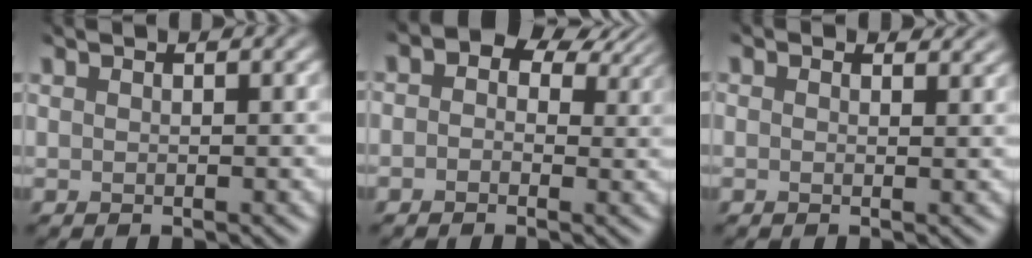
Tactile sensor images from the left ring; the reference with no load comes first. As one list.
[{"total": 6.1, "force": [2.6, 4.4, 3.3], "torque": [-0.052, 0.004, 0.009]}, {"total": 2.0, "force": [1.7, 0.7, 0.6], "torque": [-0.015, 0.002, 0.014]}]